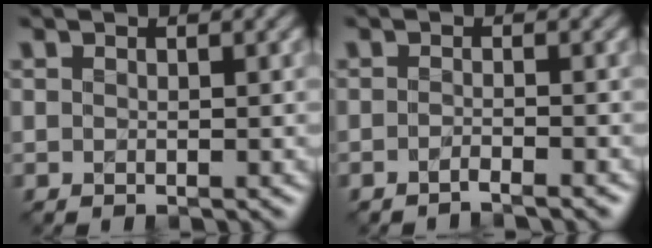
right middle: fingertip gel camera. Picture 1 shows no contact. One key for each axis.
{"total": 1.5, "fx": -1.2, "fy": 0.2, "fz": 0.9, "tx": -0.008, "ty": -0.004, "tz": -0.027}